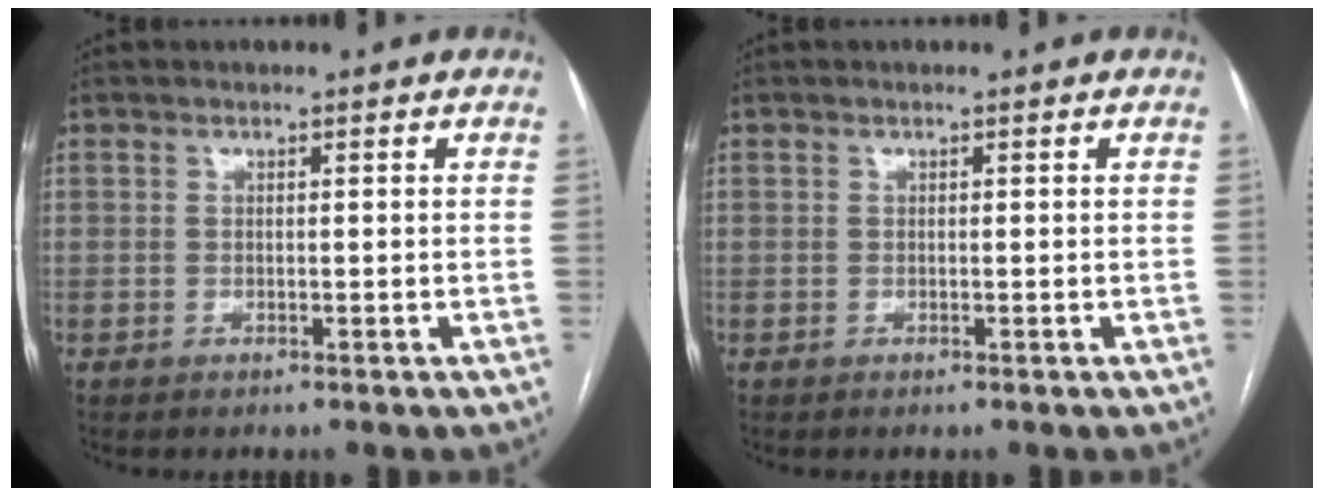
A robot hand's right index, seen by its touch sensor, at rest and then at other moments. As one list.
[{"total": 0.0}]